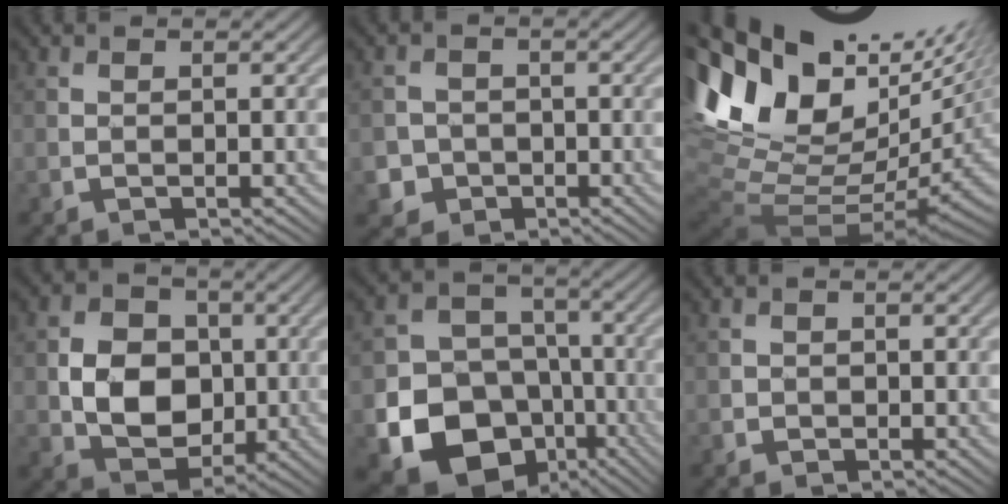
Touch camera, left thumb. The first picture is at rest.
{"total": 3.7, "force": [-1.3, 3.4, 0.6], "torque": [-0.005, -0.003, -0.039]}
{"total": 19.1, "force": [5.6, 10.5, 14.9], "torque": [-0.266, 0.011, 0.136]}
{"total": 8.2, "force": [-0.1, 6.6, 4.9], "torque": [-0.105, 0.000, -0.012]}
{"total": 17.7, "force": [-7.4, 14.5, 7.0], "torque": [-0.151, -0.058, -0.132]}
{"total": 0.9, "force": [-0.3, 0.9, 0.1], "torque": [0.004, -0.004, -0.007]}